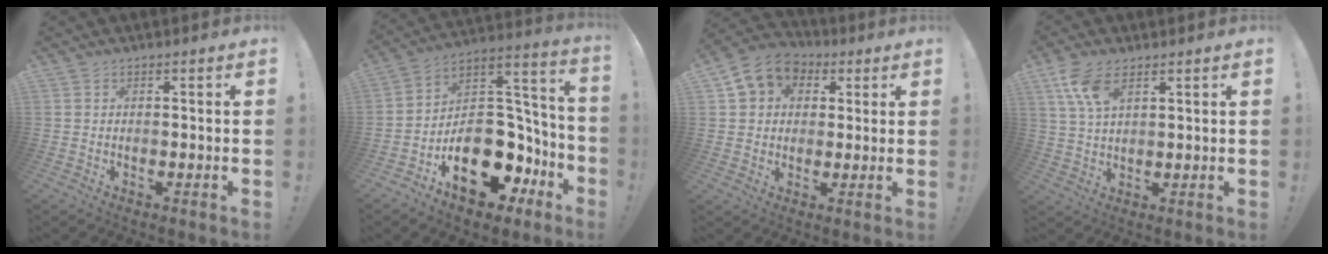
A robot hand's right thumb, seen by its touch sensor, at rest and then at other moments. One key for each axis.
{"total": 19.7, "fx": -8.4, "fy": 13.1, "fz": 12.0, "tx": -0.158, "ty": 0.047, "tz": -0.115}
{"total": 10.9, "fx": 3.8, "fy": 9.1, "fz": 4.5, "tx": -0.066, "ty": -0.008, "tz": 0.080}
{"total": 8.7, "fx": 4.7, "fy": 4.1, "fz": 6.1, "tx": -0.120, "ty": -0.013, "tz": 0.090}